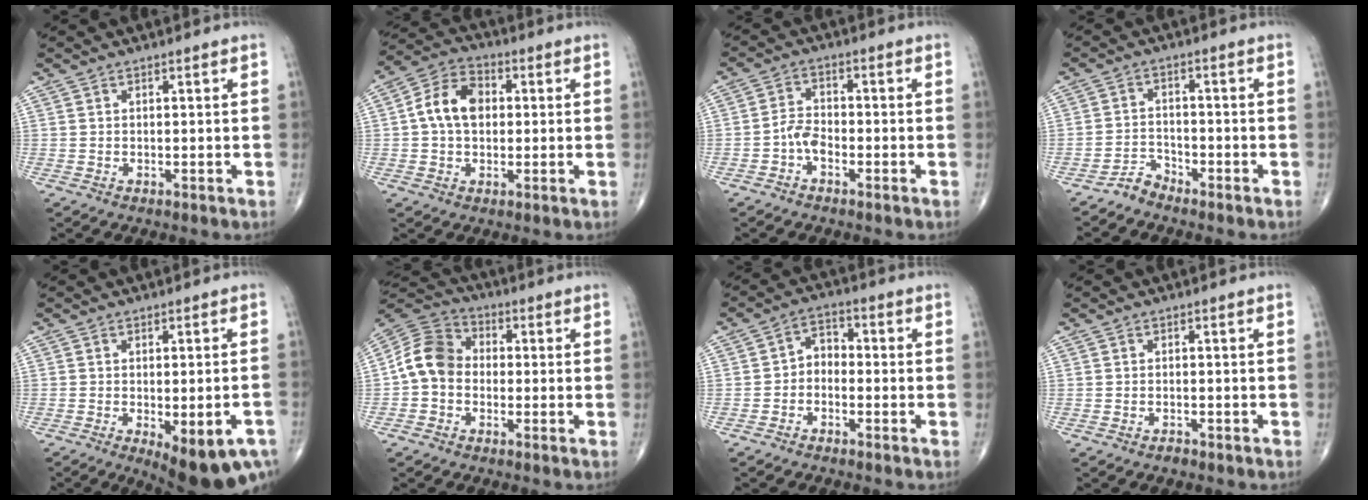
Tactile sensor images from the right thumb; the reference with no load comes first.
{"total": 9.5, "force": [0.8, 6.8, 6.7], "torque": [-0.110, 0.023, 0.006]}
{"total": 3.8, "force": [-1.8, 2.2, 2.4], "torque": [-0.041, 0.019, -0.041]}
{"total": 3.0, "force": [-2.8, 0.9, -0.1], "torque": [0.007, 0.014, -0.056]}
{"total": 13.2, "force": [-5.7, 4.7, 10.9], "torque": [-0.117, 0.006, -0.063]}
{"total": 9.3, "force": [-1.1, 7.5, 5.3], "torque": [-0.090, 0.031, -0.037]}
{"total": 4.3, "force": [-1.4, 3.1, 2.6], "torque": [-0.027, 0.029, -0.040]}
{"total": 1.1, "force": [-0.9, 0.5, 0.5], "torque": [-0.011, 0.004, -0.013]}